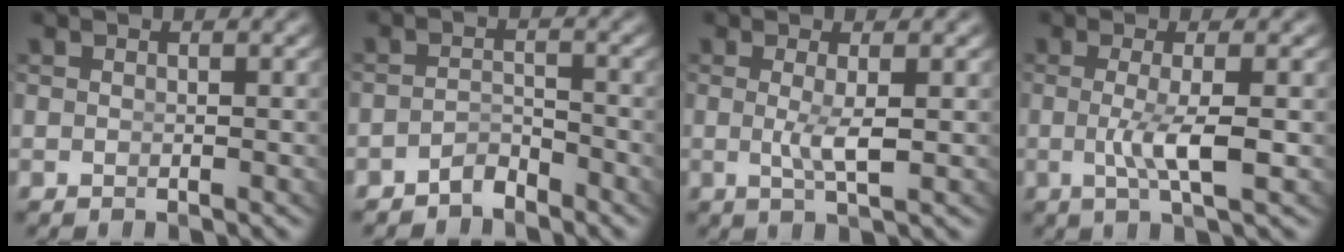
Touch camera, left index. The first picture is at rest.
{"total": 2.6, "force": [-2.5, 0.6, 0.2], "torque": [-0.003, -0.008, -0.041]}
{"total": 2.3, "force": [-0.1, -0.4, 2.2], "torque": [-0.049, -0.017, 0.009]}
{"total": 3.3, "force": [-0.5, -0.2, 3.3], "torque": [-0.068, -0.014, 0.001]}